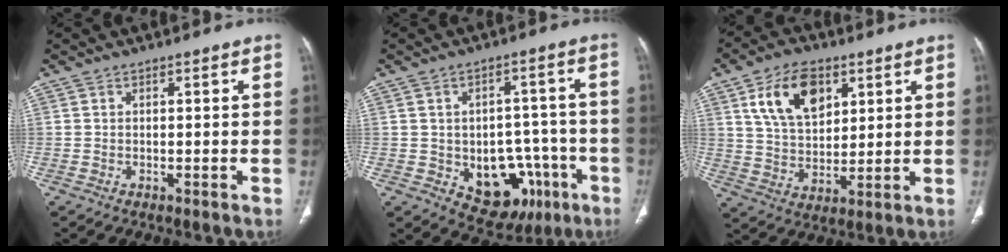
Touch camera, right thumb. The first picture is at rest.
{"total": 13.9, "force": [-4.9, 9.6, 8.8], "torque": [-0.073, 0.035, -0.051]}
{"total": 13.1, "force": [5.8, 8.0, 8.7], "torque": [-0.124, -0.019, 0.110]}